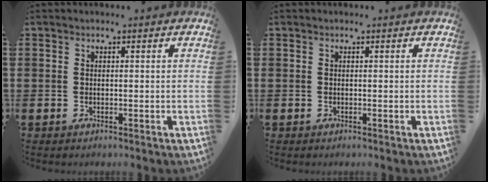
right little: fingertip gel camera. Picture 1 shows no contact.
{"total": 0.0}